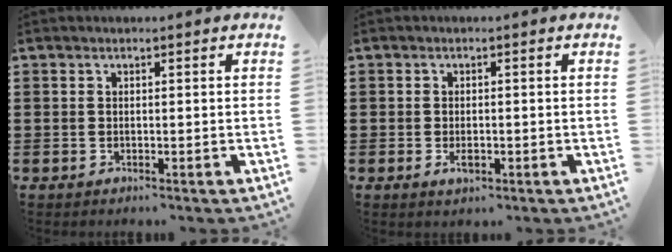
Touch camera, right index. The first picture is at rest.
{"total": 1.8, "force": [-0.5, 0.9, 1.4], "torque": [-0.027, -0.001, -0.009]}